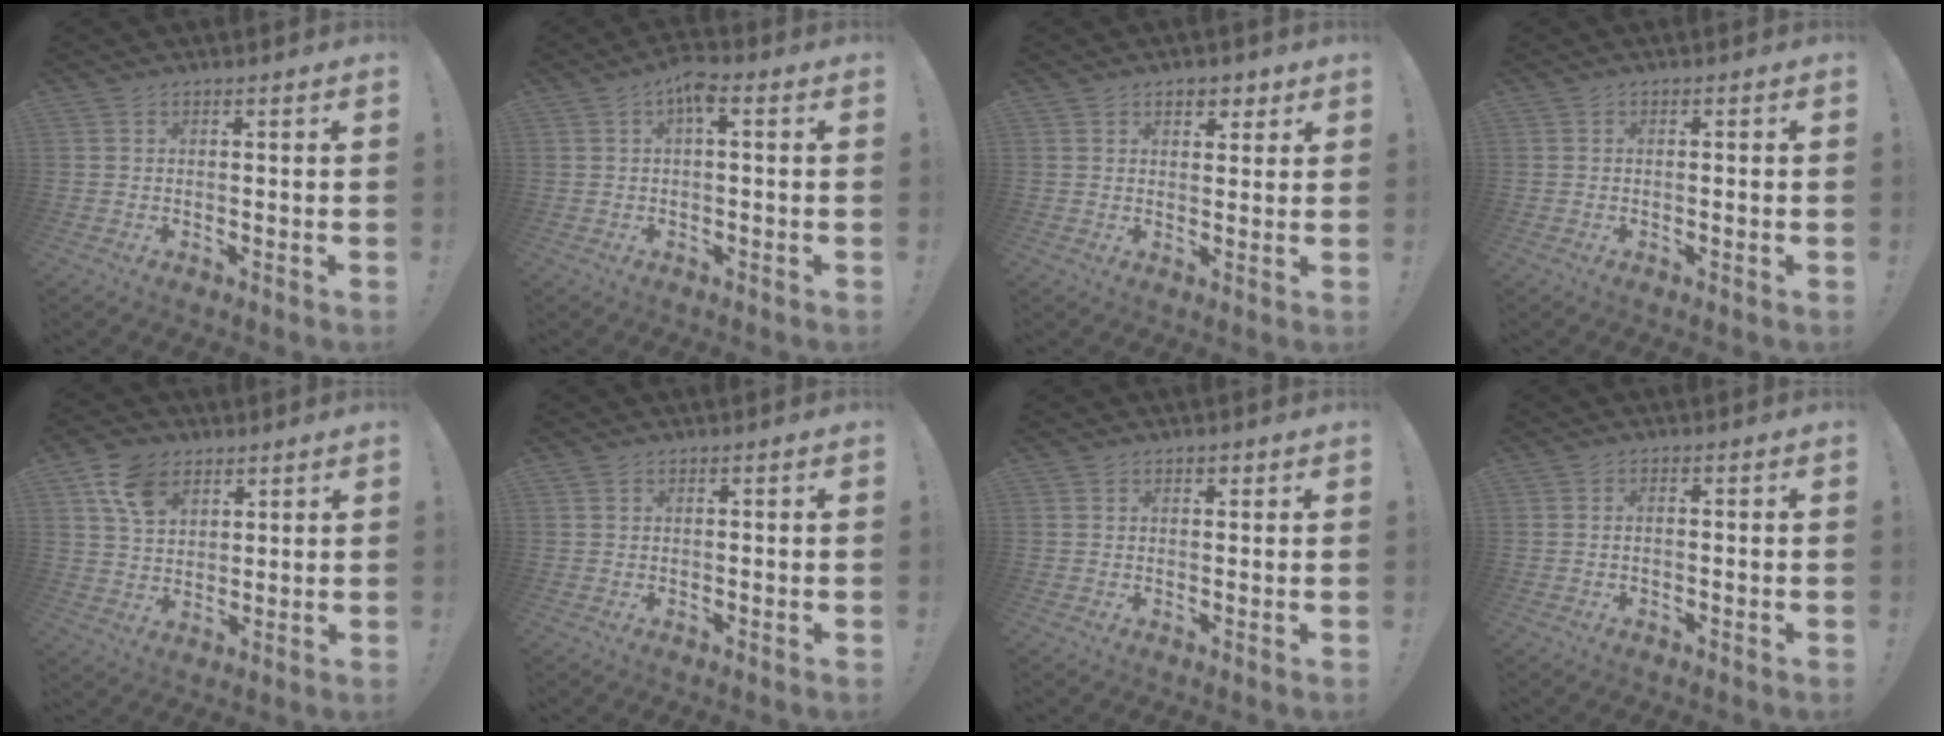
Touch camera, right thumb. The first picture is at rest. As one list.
[{"total": 4.7, "force": [1.2, 1.6, 4.2], "torque": [-0.065, -0.004, 0.013]}, {"total": 4.3, "force": [2.4, 2.8, 2.2], "torque": [-0.016, -0.008, 0.038]}, {"total": 1.0, "force": [-0.5, -0.2, 0.8], "torque": [-0.020, 0.002, -0.007]}, {"total": 10.5, "force": [5.7, 7.2, 5.1], "torque": [-0.079, -0.020, 0.111]}, {"total": 0.0}, {"total": 1.0, "force": [0.5, 0.7, 0.4], "torque": [0.002, -0.003, 0.007]}, {"total": 1.2, "force": [-0.5, 0.4, 1.0], "torque": [-0.026, 0.007, -0.008]}]